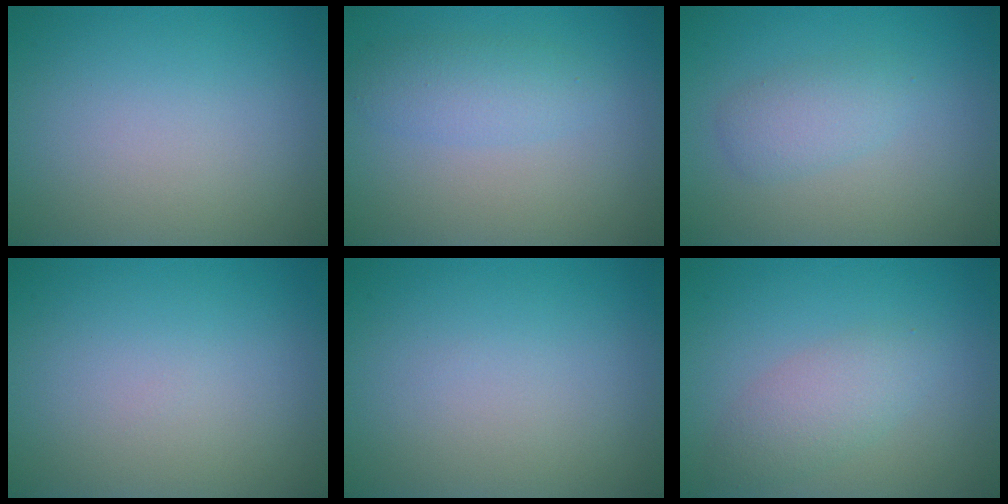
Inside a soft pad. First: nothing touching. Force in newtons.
{"total": 2.4, "press": 2.4, "slide": 0.3}
{"total": 2.1, "press": 2.1, "slide": 0.1}
{"total": 0.0}
{"total": 0.0}
{"total": 2.8, "press": 2.8, "slide": 0.1}